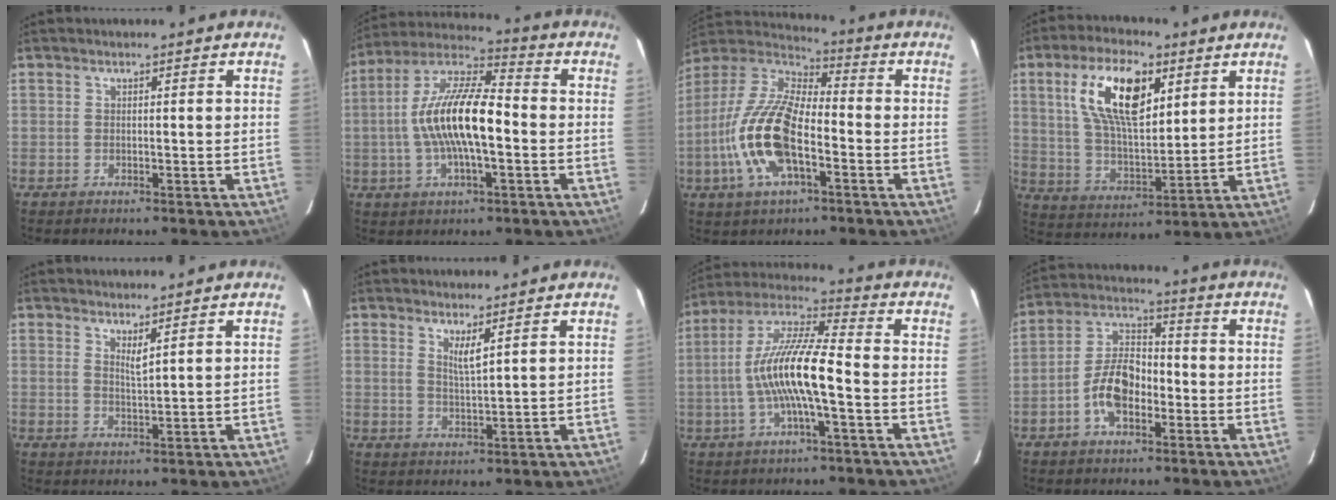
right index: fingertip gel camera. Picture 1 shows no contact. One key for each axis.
{"total": 15.8, "fx": -1.9, "fy": 5.1, "fz": 14.8, "tx": -0.286, "ty": 0.011, "tz": -0.043}
{"total": 17.7, "fx": -5.2, "fy": 7.6, "fz": 15.1, "tx": -0.318, "ty": -0.004, "tz": -0.106}
{"total": 16.2, "fx": 6.8, "fy": 7.2, "fz": 12.9, "tx": -0.232, "ty": 0.018, "tz": 0.131}
{"total": 2.3, "fx": 1.6, "fy": 0.1, "fz": 1.6, "tx": -0.028, "ty": -0.005, "tz": 0.026}
{"total": 3.0, "fx": 1.9, "fy": 0.2, "fz": 2.3, "tx": -0.042, "ty": -0.008, "tz": 0.031}
{"total": 13.1, "fx": -2.7, "fy": 2.1, "fz": 12.7, "tx": -0.247, "ty": 0.011, "tz": -0.056}
{"total": 9.3, "fx": -3.8, "fy": 5.0, "fz": 6.9, "tx": -0.141, "ty": 0.020, "tz": -0.068}